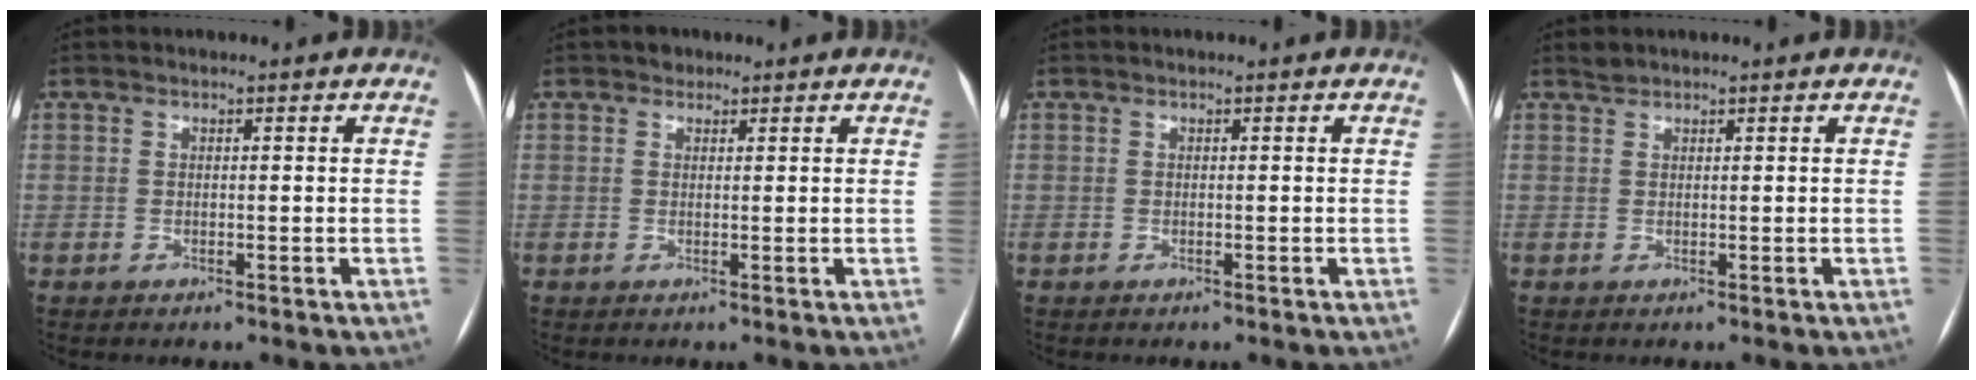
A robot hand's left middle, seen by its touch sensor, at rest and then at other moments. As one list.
[{"total": 1.2, "force": [0.8, 0.9, 0.1], "torque": [0.002, 0.001, 0.008]}, {"total": 0.0}, {"total": 0.8, "force": [0.7, 0.1, 0.0], "torque": [-0.006, 0.006, 0.018]}]